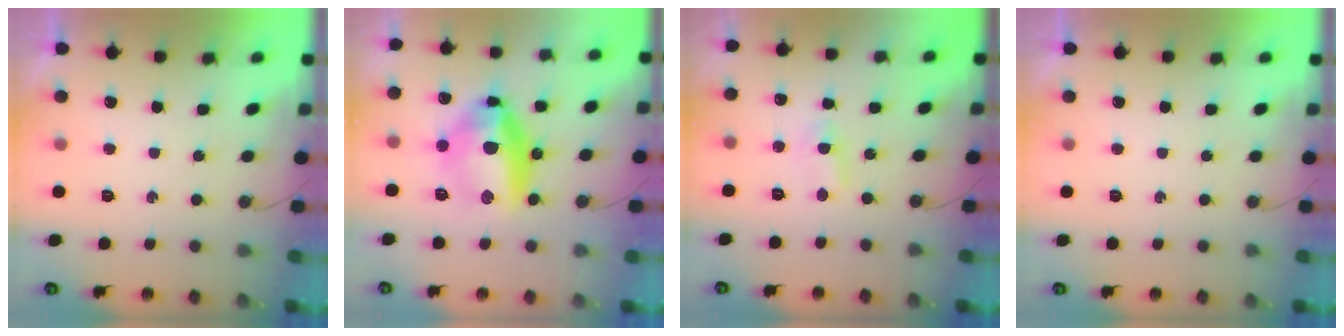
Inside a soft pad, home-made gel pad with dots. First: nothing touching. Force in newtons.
{"total": 15.9, "press": 15.7, "slide": 2.4}
{"total": 2.9, "press": 2.9, "slide": 0.4}
{"total": 0.0}